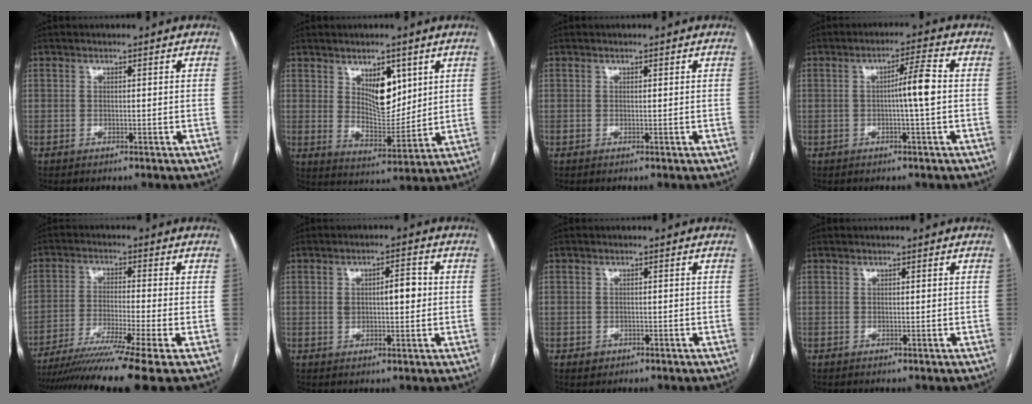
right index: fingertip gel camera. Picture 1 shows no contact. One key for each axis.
{"total": 8.0, "fx": 3.5, "fy": 3.6, "fz": 6.1, "tx": -0.103, "ty": -0.006, "tz": 0.069}
{"total": 0.0}
{"total": 4.9, "fx": -0.5, "fy": -0.7, "fz": 4.8, "tx": -0.077, "ty": 0.009, "tz": -0.009}
{"total": 13.8, "fx": -10.7, "fy": -2.6, "fz": 8.3, "tx": -0.141, "ty": -0.041, "tz": -0.176}
{"total": 4.9, "fx": 0.3, "fy": 1.8, "fz": 4.6, "tx": -0.079, "ty": 0.017, "tz": 0.010}
{"total": 1.6, "fx": -0.7, "fy": 1.4, "fz": 0.2, "tx": 0.001, "ty": 0.005, "tz": -0.009}
{"total": 0.0}